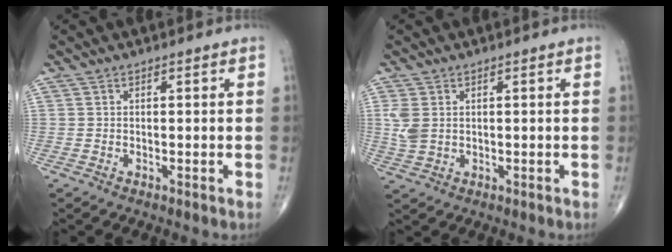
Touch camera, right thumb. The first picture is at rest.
{"total": 4.1, "force": [0.7, 2.9, 2.8], "torque": [-0.069, 0.001, 0.021]}